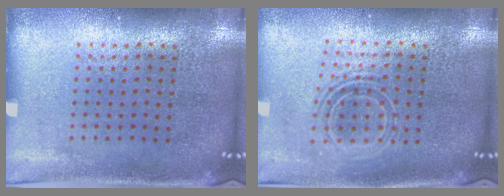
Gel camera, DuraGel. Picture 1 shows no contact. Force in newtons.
{"total": 1.8, "press": 1.3, "slide": 1.1}